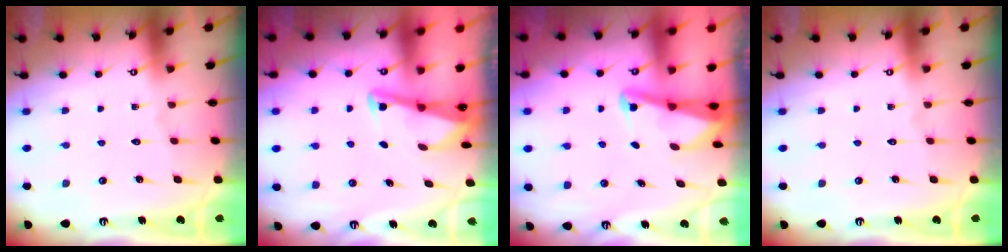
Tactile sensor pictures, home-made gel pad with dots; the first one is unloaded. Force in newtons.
{"total": 3.5, "press": 3.5, "slide": 0.3}
{"total": 2.5, "press": 2.4, "slide": 0.6}
{"total": 0.0}